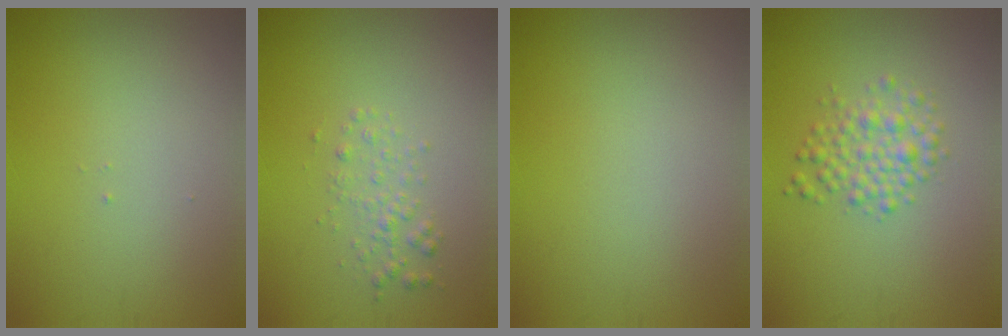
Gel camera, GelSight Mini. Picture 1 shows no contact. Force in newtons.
{"total": 1.5, "press": 1.5, "slide": 0.0}
{"total": 0.0}
{"total": 2.9, "press": 2.9, "slide": 0.0}